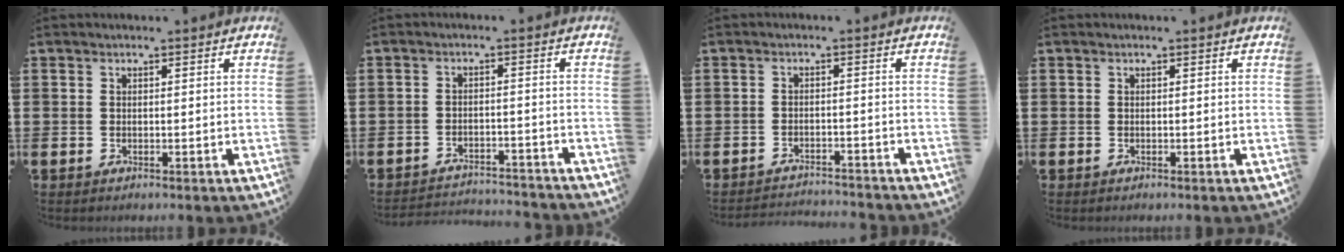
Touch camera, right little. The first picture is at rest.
{"total": 2.6, "force": [-2.6, 0.1, -0.1], "torque": [-0.004, 0.002, -0.057]}
{"total": 2.2, "force": [-2.2, -0.1, -0.1], "torque": [-0.004, 0.003, -0.048]}
{"total": 0.0}